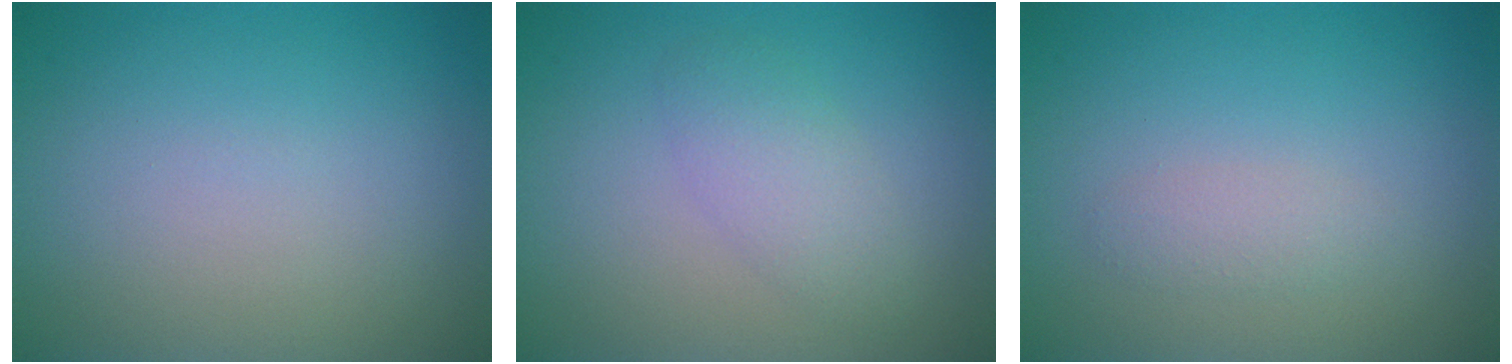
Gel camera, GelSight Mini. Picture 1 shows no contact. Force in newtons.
{"total": 2.4, "press": 2.4, "slide": 0.1}
{"total": 1.3, "press": 1.3, "slide": 0.0}